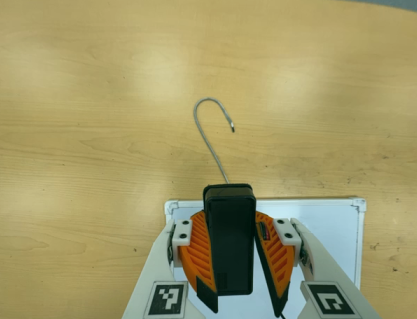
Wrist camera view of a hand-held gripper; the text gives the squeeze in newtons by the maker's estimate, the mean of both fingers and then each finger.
{"total": 11.0, "left": 10.2, "right": 11.9}